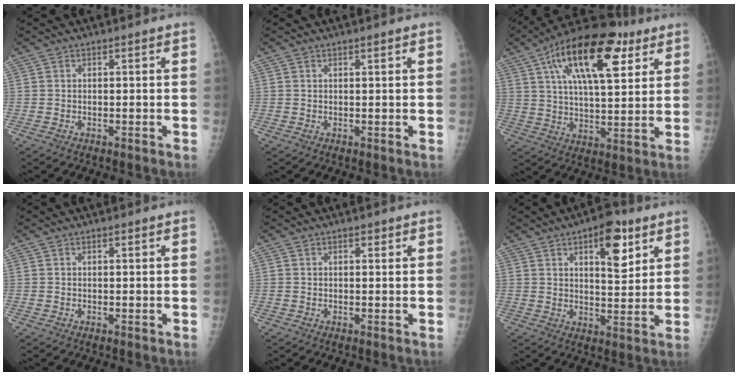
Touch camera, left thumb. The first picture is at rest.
{"total": 0.6, "force": [0.4, 0.1, 0.4], "torque": [-0.006, -0.002, 0.007]}
{"total": 21.6, "force": [9.7, 9.1, 17.0], "torque": [-0.262, -0.006, 0.156]}
{"total": 0.6, "force": [0.3, 0.2, 0.4], "torque": [-0.008, -0.001, 0.004]}
{"total": 1.2, "force": [0.7, 0.7, 0.8], "torque": [-0.005, -0.001, 0.008]}
{"total": 10.4, "force": [5.2, 4.5, 7.9], "torque": [-0.088, -0.025, 0.073]}